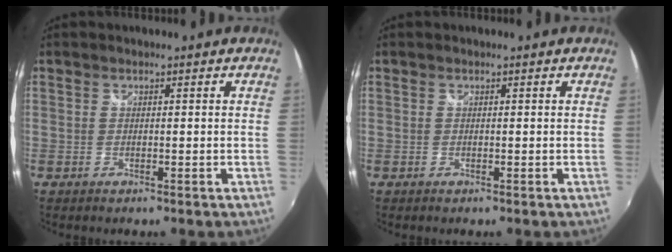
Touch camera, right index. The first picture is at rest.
{"total": 0.0}